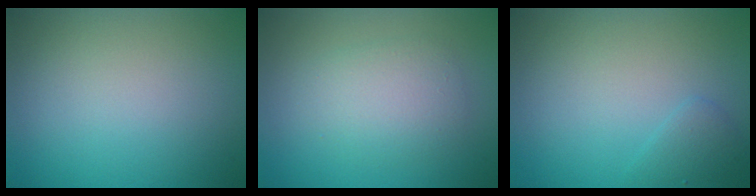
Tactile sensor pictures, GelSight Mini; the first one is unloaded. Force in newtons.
{"total": 2.9, "press": 2.9, "slide": 0.1}
{"total": 1.3, "press": 1.3, "slide": 0.1}